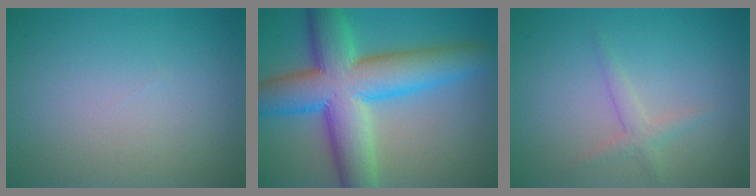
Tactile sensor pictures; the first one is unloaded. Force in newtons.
{"total": 11.9, "press": 11.9, "slide": 0.5}
{"total": 1.7, "press": 1.7, "slide": 0.1}